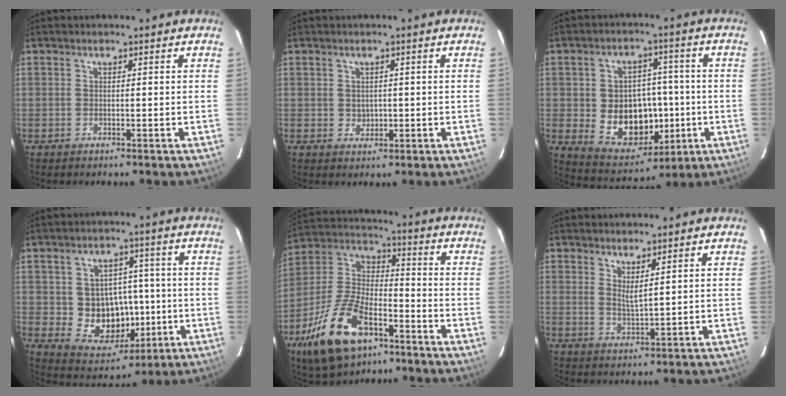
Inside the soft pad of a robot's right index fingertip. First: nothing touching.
{"total": 2.0, "force": [0.0, 1.9, 0.7], "torque": [-0.008, 0.002, 0.006]}
{"total": 13.6, "force": [-2.1, 10.8, 8.1], "torque": [-0.161, 0.007, -0.007]}
{"total": 11.2, "force": [-1.3, 9.8, 5.3], "torque": [-0.103, 0.008, 0.000]}
{"total": 19.8, "force": [-10.9, 9.5, 13.5], "torque": [-0.286, -0.009, -0.193]}
{"total": 2.8, "force": [1.8, 0.1, 2.2], "torque": [-0.040, -0.008, 0.028]}